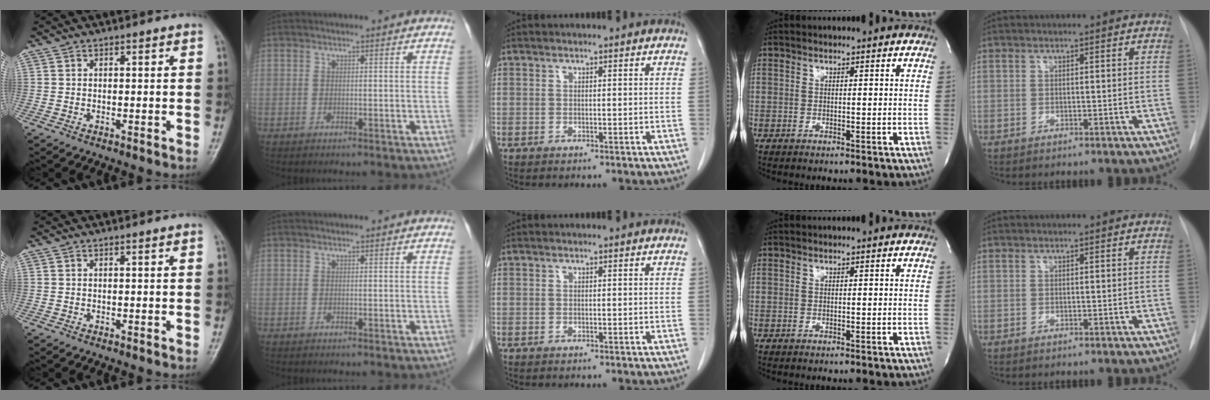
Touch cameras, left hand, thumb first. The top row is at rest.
{}